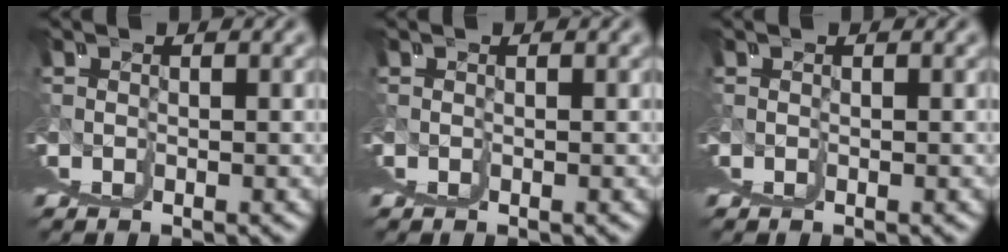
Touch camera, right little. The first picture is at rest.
{"total": 0.0}
{"total": 0.0}